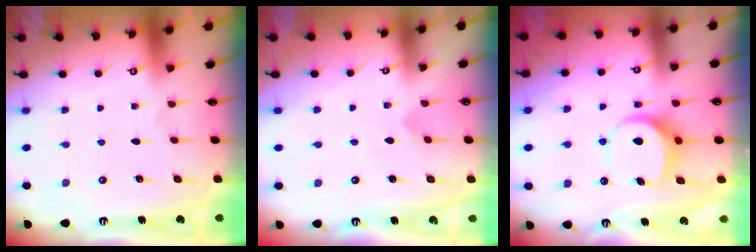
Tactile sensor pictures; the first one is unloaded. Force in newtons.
{"total": 1.5, "press": 1.5, "slide": 0.1}
{"total": 7.4, "press": 7.4, "slide": 0.5}